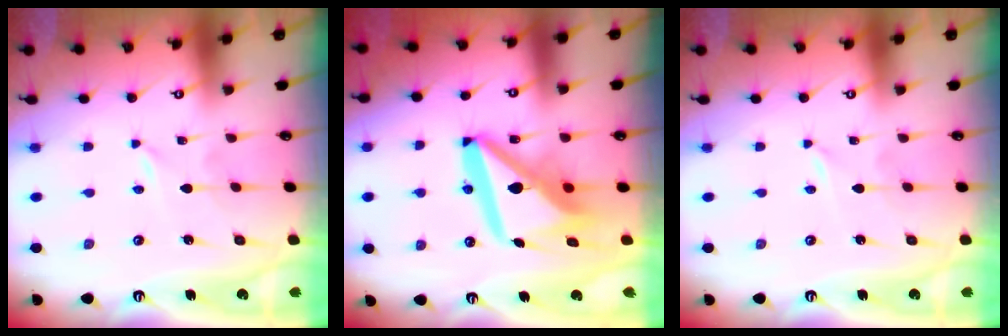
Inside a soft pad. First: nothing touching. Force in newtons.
{"total": 15.6, "press": 15.5, "slide": 1.8}
{"total": 0.0}